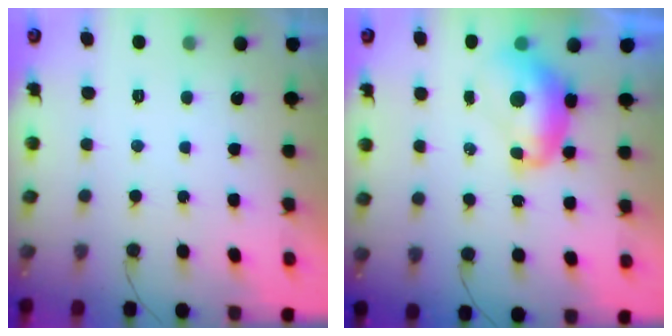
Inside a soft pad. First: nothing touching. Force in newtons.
{"total": 8.5, "press": 8.4, "slide": 0.9}